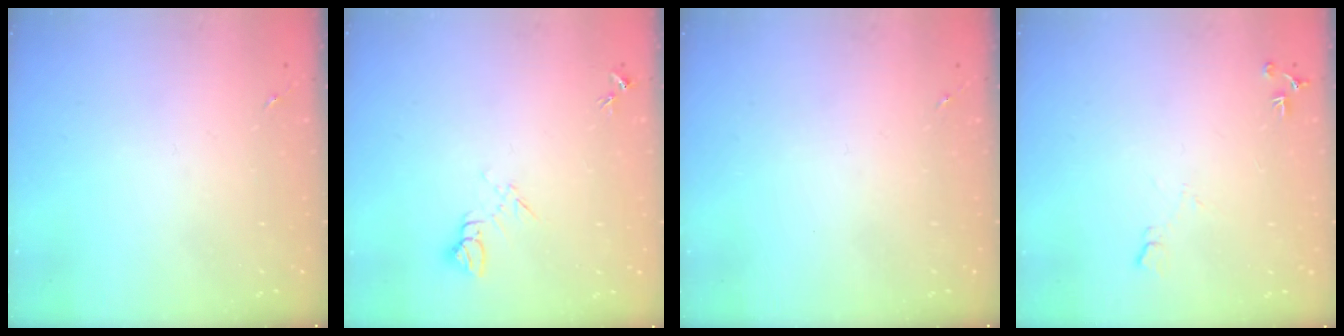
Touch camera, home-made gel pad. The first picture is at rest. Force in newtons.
{"total": 5.8, "press": 5.7, "slide": 0.7}
{"total": 0.0}
{"total": 6.1, "press": 6.0, "slide": 1.0}